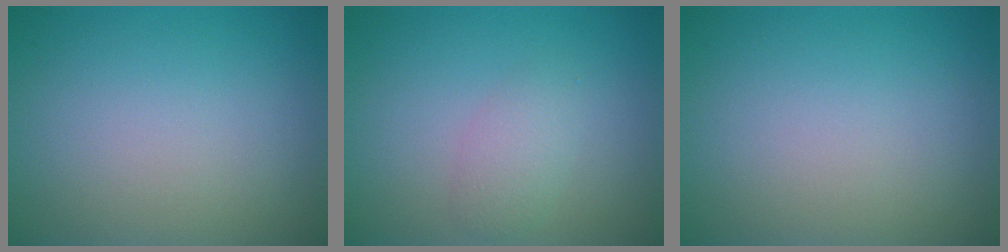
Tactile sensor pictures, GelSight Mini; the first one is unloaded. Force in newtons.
{"total": 1.8, "press": 1.8, "slide": 0.1}
{"total": 0.0}